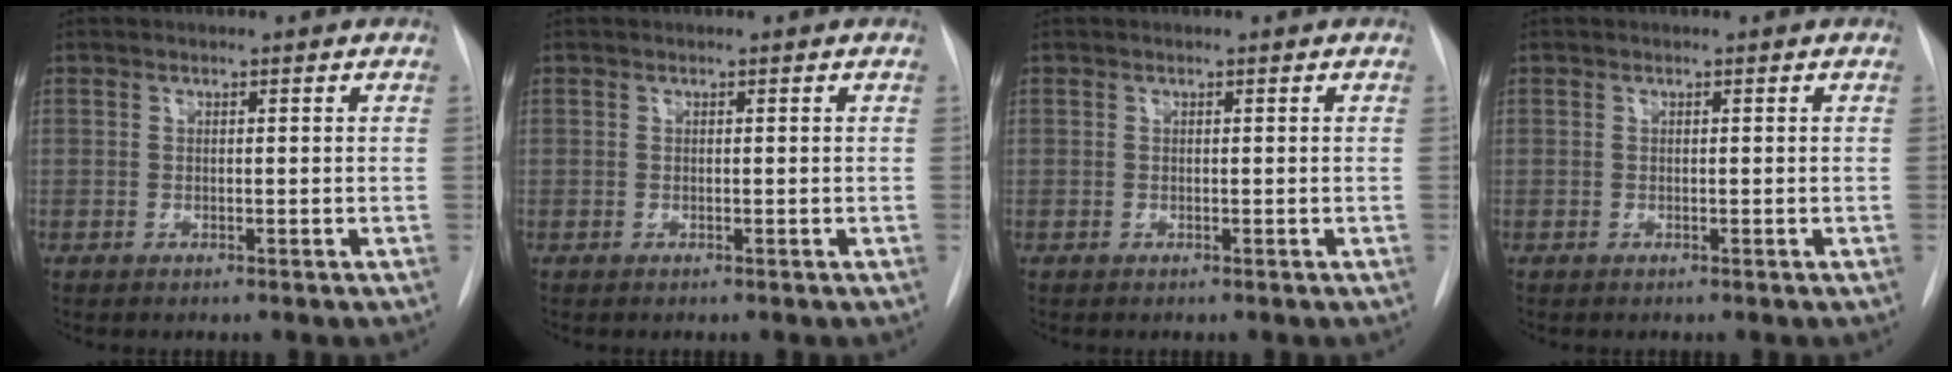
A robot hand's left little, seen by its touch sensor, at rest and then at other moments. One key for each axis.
{"total": 0.0}
{"total": 0.0}
{"total": 0.0}